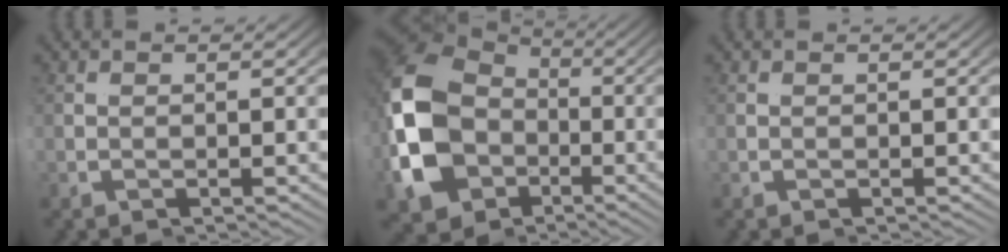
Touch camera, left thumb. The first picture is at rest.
{"total": 12.1, "force": [-0.3, 7.4, 9.6], "torque": [-0.202, -0.015, -0.004]}
{"total": 0.0}